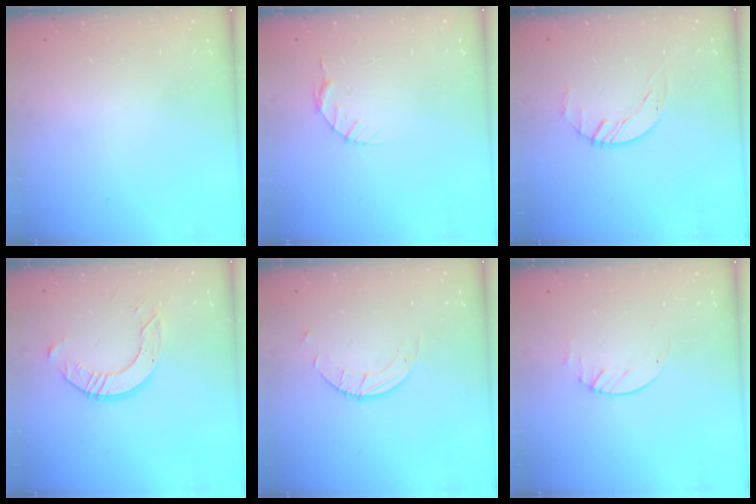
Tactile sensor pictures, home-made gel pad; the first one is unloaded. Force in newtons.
{"total": 4.3, "press": 4.3, "slide": 0.5}
{"total": 1.8, "press": 1.8, "slide": 0.3}
{"total": 8.3, "press": 8.2, "slide": 0.7}
{"total": 2.6, "press": 2.6, "slide": 0.3}
{"total": 2.0, "press": 2.0, "slide": 0.2}